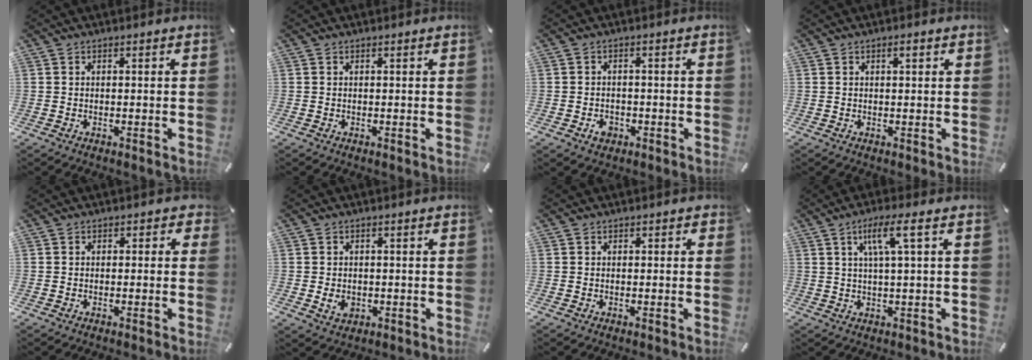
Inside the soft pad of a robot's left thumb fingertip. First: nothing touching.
{"total": 0.0}
{"total": 3.0, "force": [-1.4, 2.3, 1.2], "torque": [-0.020, 0.007, -0.027]}
{"total": 1.4, "force": [0.6, 0.4, 1.2], "torque": [-0.024, 0.004, 0.008]}
{"total": 1.5, "force": [-0.6, 1.2, 0.6], "torque": [-0.003, 0.003, -0.014]}
{"total": 3.2, "force": [-0.7, 2.6, 1.9], "torque": [-0.031, -0.002, -0.014]}
{"total": 0.7, "force": [-0.1, 0.6, 0.1], "torque": [0.006, 0.002, -0.005]}
{"total": 7.0, "force": [2.3, 0.6, 6.6], "torque": [-0.131, 0.002, 0.035]}